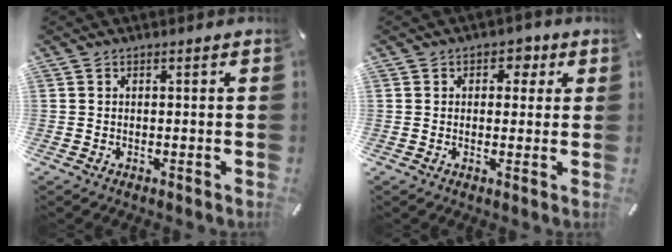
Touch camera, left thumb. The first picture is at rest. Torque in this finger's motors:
{"motor_torque": [-0.02, -0.09, 0.10, 0.13, 0.00]}